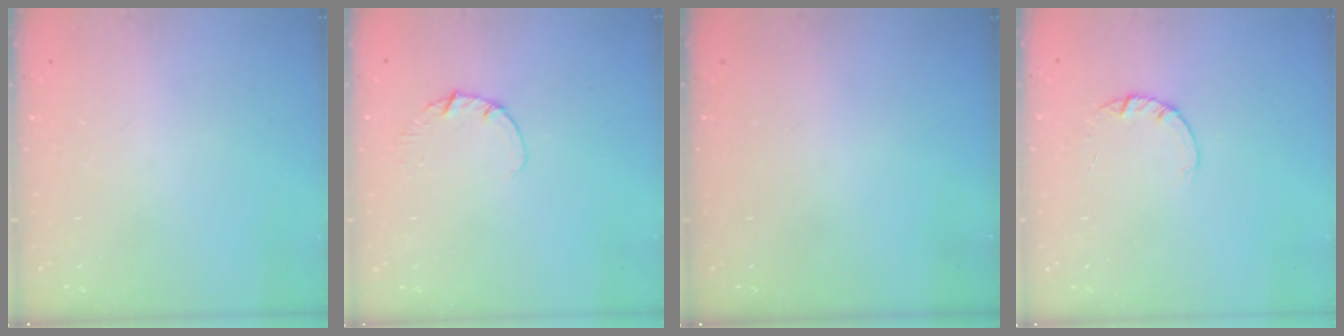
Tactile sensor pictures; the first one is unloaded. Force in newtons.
{"total": 1.1, "press": 1.1, "slide": 0.1}
{"total": 0.0}
{"total": 1.4, "press": 1.4, "slide": 0.2}